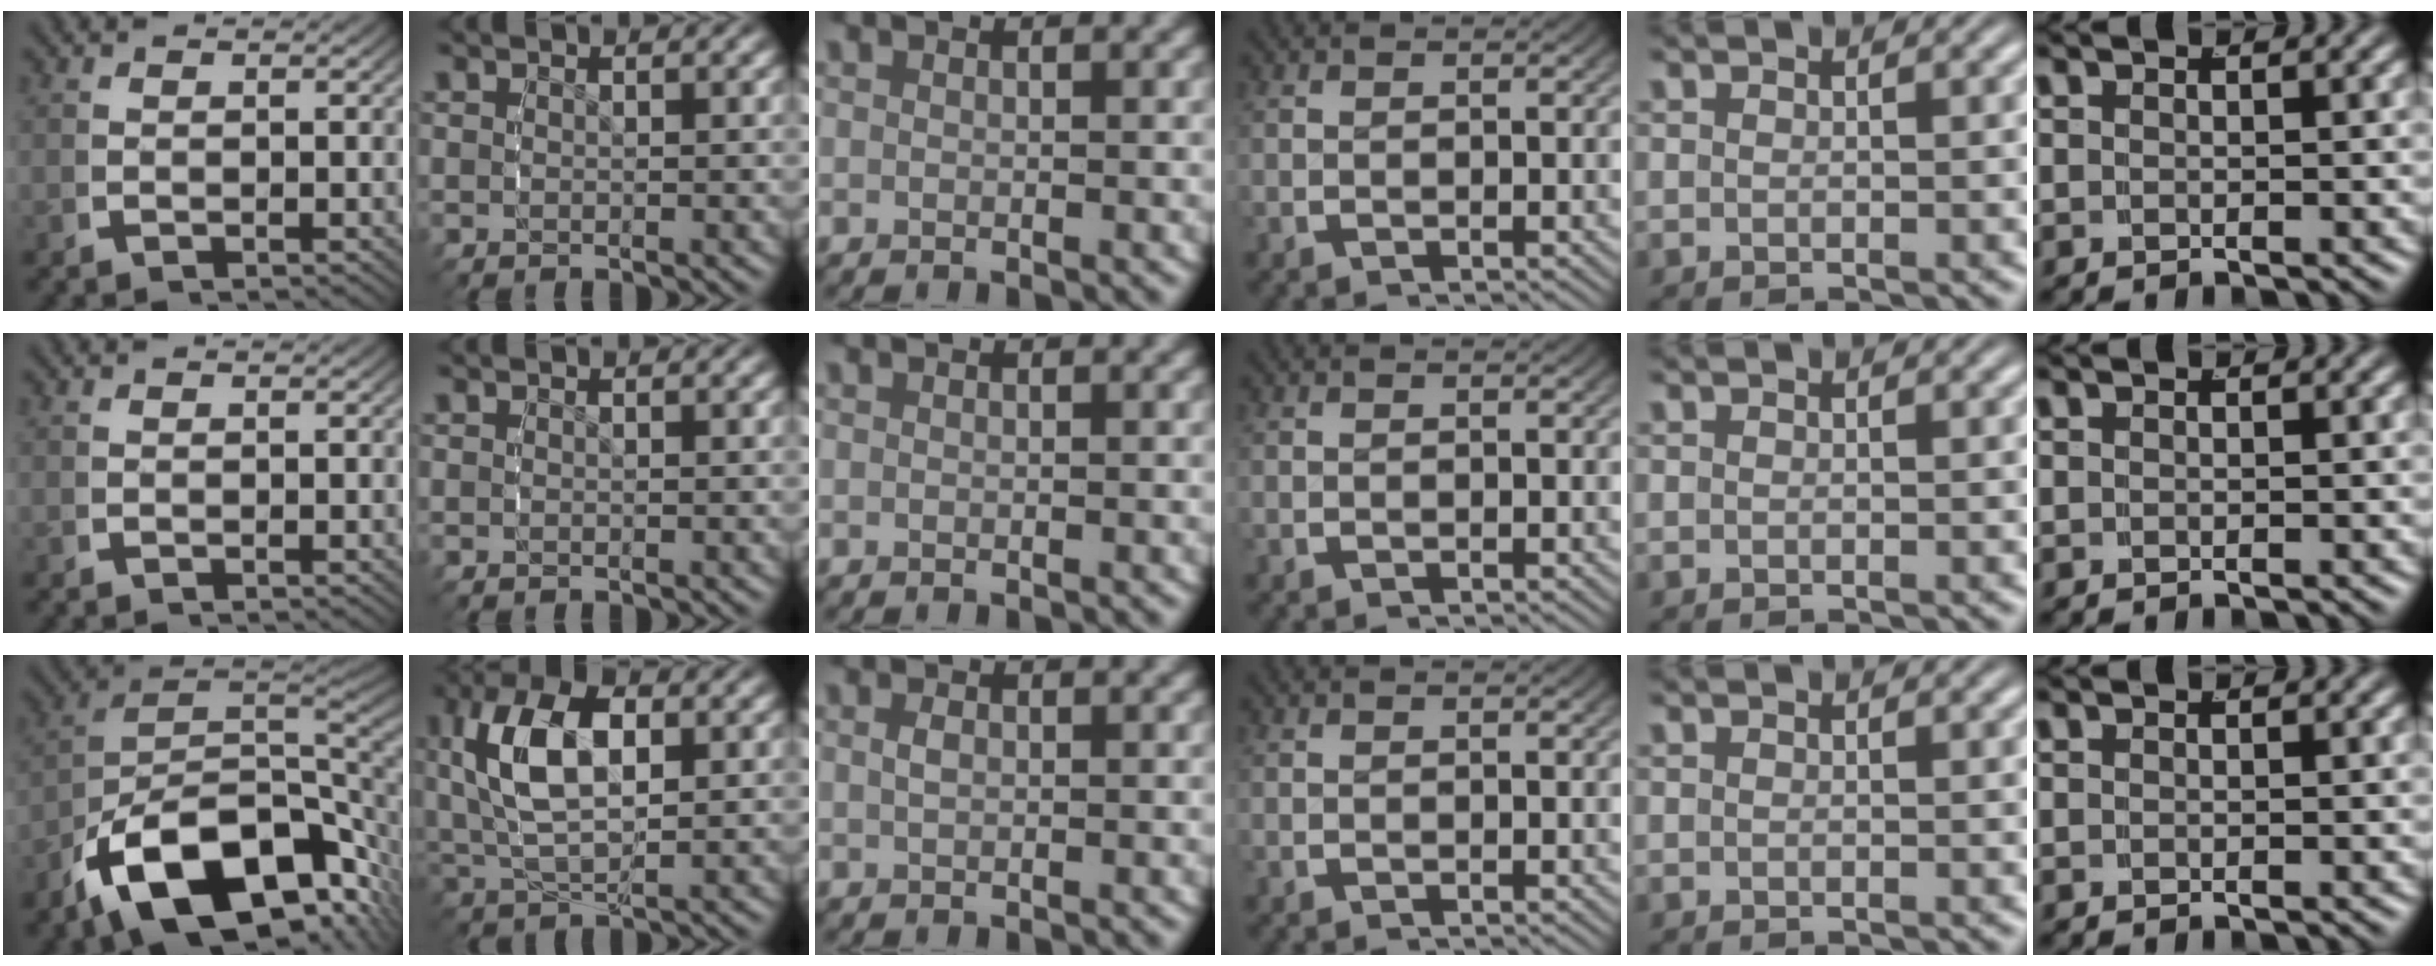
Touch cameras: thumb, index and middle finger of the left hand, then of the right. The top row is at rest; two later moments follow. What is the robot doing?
{"motion": "grasp_and_lifting", "object": "bowl"}